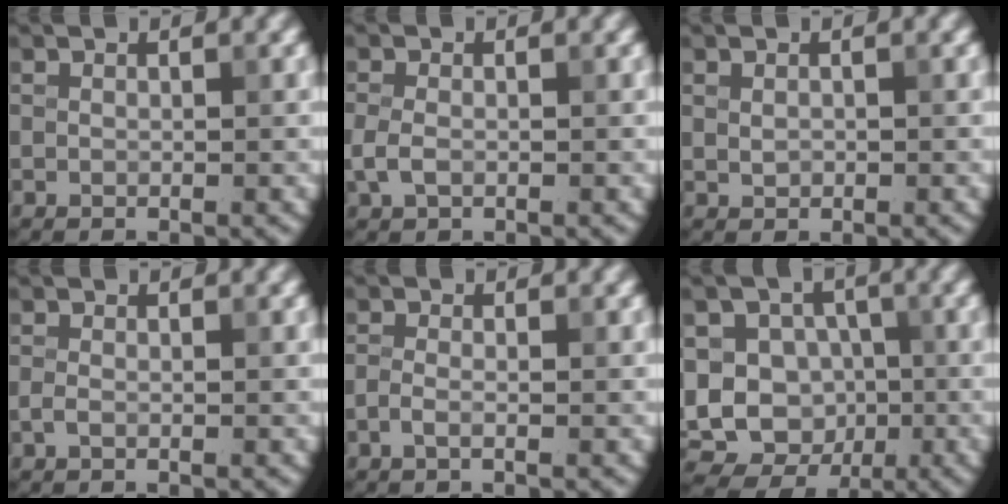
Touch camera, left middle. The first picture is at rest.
{"total": 1.7, "force": [-0.4, 1.1, 1.2], "torque": [-0.030, 0.001, -0.012]}
{"total": 0.7, "force": [0.1, 0.5, 0.4], "torque": [-0.008, -0.001, 0.002]}
{"total": 0.7, "force": [-0.3, 0.3, 0.6], "torque": [-0.016, -0.001, -0.008]}
{"total": 1.1, "force": [-0.5, 0.3, 0.8], "torque": [-0.022, 0.000, -0.015]}
{"total": 13.9, "force": [-1.5, 12.8, 5.4], "torque": [-0.128, 0.016, -0.036]}